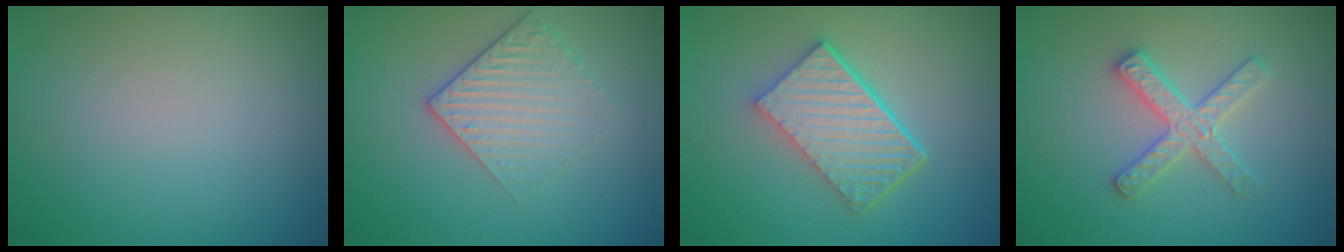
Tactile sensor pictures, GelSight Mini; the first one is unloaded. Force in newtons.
{"total": 3.1, "press": 2.7, "slide": 1.4}
{"total": 6.1, "press": 4.4, "slide": 4.2}
{"total": 2.8, "press": 2.8, "slide": 0.3}